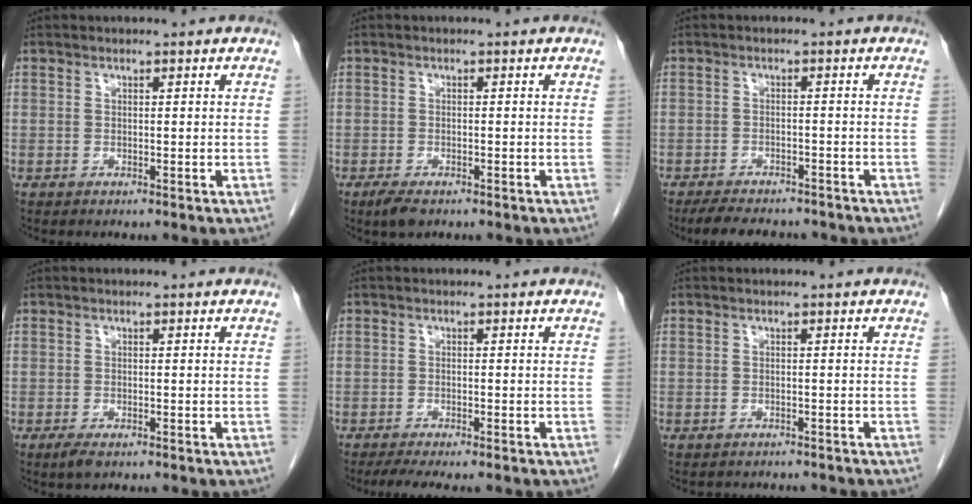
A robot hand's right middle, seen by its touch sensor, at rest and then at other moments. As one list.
[{"total": 2.7, "force": [-1.8, 1.1, 1.7], "torque": [-0.039, -0.006, -0.028]}, {"total": 8.9, "force": [-7.7, 2.9, 3.3], "torque": [-0.050, -0.005, -0.108]}, {"total": 1.9, "force": [-1.2, 0.7, 1.3], "torque": [-0.032, -0.005, -0.019]}, {"total": 4.8, "force": [-3.9, 0.6, 2.7], "torque": [-0.040, -0.010, -0.059]}, {"total": 3.7, "force": [-3.5, 1.2, 0.7], "torque": [-0.007, -0.002, -0.040]}]